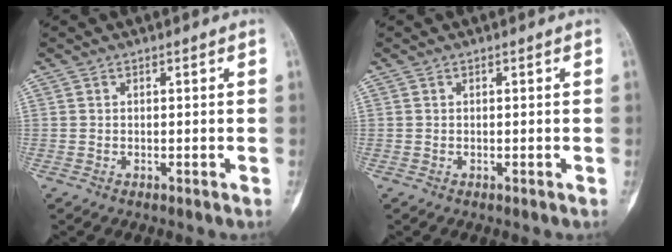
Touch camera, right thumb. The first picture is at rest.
{"total": 0.0}